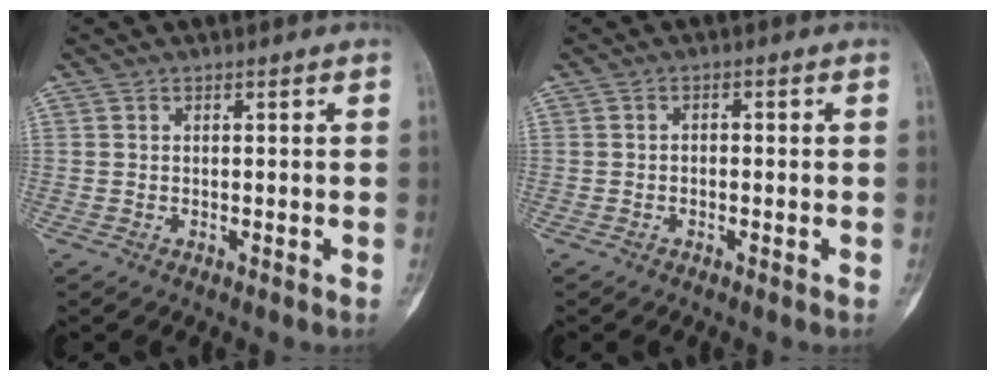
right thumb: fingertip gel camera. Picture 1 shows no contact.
{"total": 0.9, "force": [-0.3, 0.6, 0.6], "torque": [-0.005, 0.004, -0.008]}